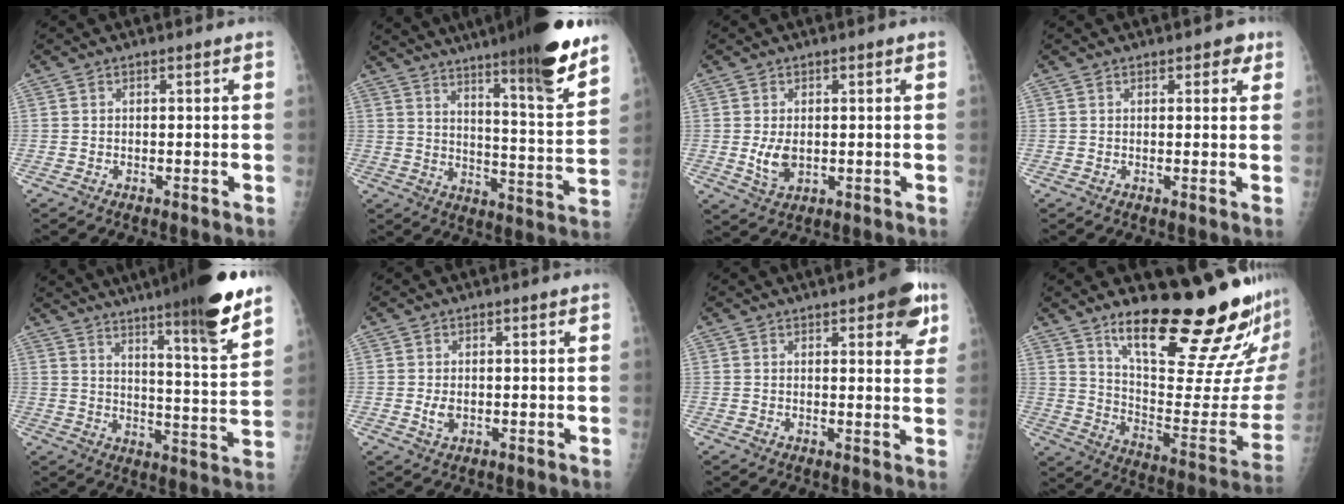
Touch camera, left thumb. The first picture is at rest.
{"total": 23.7, "force": [17.2, 2.4, 16.1], "torque": [-0.221, -0.084, 0.251]}
{"total": 4.4, "force": [-0.1, 2.9, 3.4], "torque": [-0.054, -0.009, 0.006]}
{"total": 2.4, "force": [1.4, 1.4, 1.3], "torque": [0.004, -0.003, 0.014]}
{"total": 22.6, "force": [16.4, 2.1, 15.4], "torque": [-0.209, -0.074, 0.236]}
{"total": 2.3, "force": [0.0, 1.5, 1.7], "torque": [-0.026, -0.004, 0.003]}
{"total": 8.8, "force": [4.7, 3.1, 6.8], "torque": [-0.057, -0.014, 0.052]}
{"total": 25.5, "force": [18.7, 4.5, 16.7], "torque": [-0.214, -0.136, 0.282]}